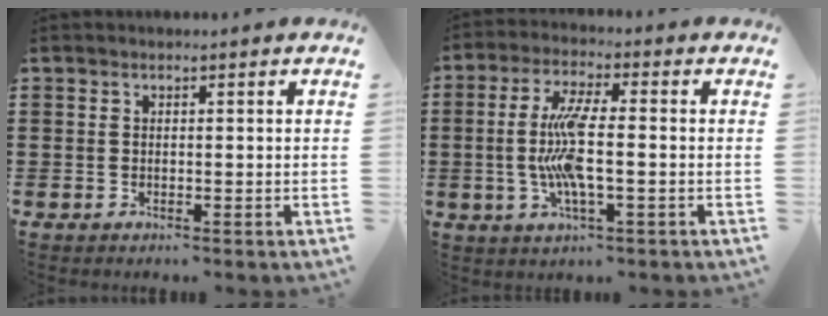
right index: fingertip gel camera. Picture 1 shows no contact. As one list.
[{"total": 8.6, "force": [-1.0, 2.0, 8.4], "torque": [-0.189, -0.013, -0.029]}]